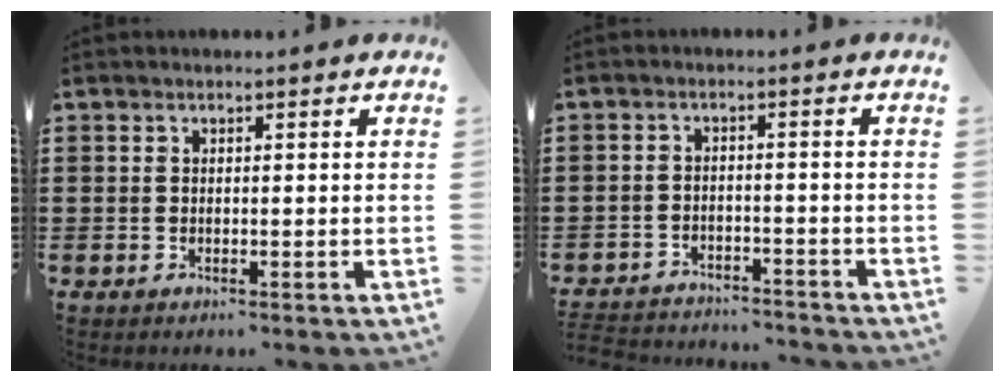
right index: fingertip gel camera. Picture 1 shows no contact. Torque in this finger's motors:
{"motor_torque": [-2.14, 0.00, -1.05, -0.21]}